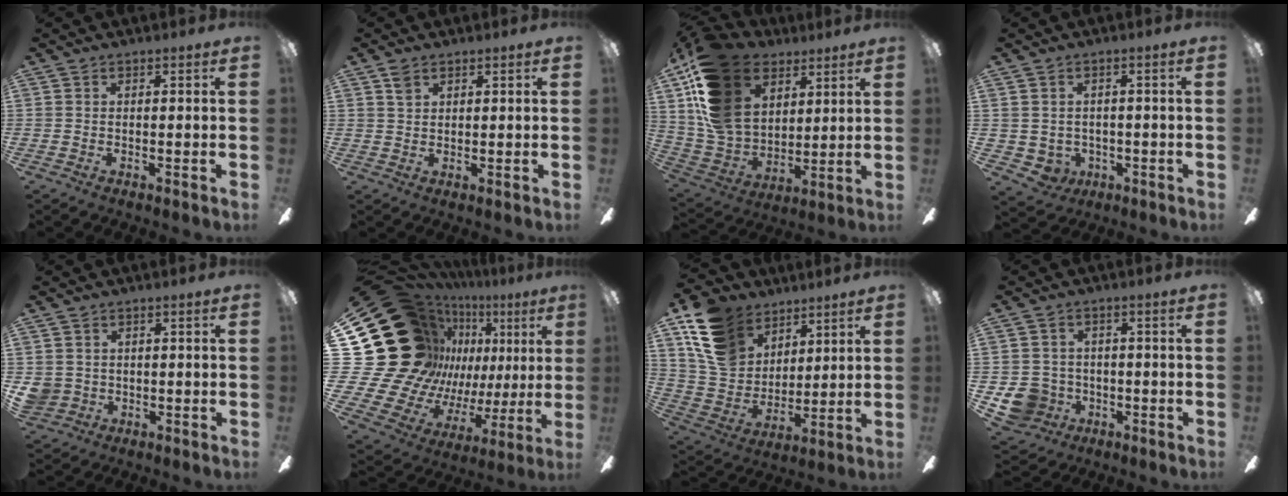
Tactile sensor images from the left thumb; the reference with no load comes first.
{"total": 2.9, "force": [1.9, 1.8, 1.2], "torque": [-0.018, -0.003, 0.035]}
{"total": 20.8, "force": [10.5, 14.2, 10.9], "torque": [-0.254, -0.048, 0.195]}
{"total": 4.0, "force": [0.4, 3.9, 0.2], "torque": [-0.024, -0.003, 0.010]}
{"total": 4.4, "force": [0.4, 4.3, 0.7], "torque": [-0.021, 0.006, 0.008]}
{"total": 32.5, "force": [9.8, 23.4, 20.4], "torque": [-0.395, -0.100, 0.250]}
{"total": 16.4, "force": [9.5, 11.6, 6.6], "torque": [-0.149, -0.039, 0.191]}
{"total": 8.2, "force": [-2.8, 7.5, 2.1], "torque": [-0.062, 0.022, -0.049]}